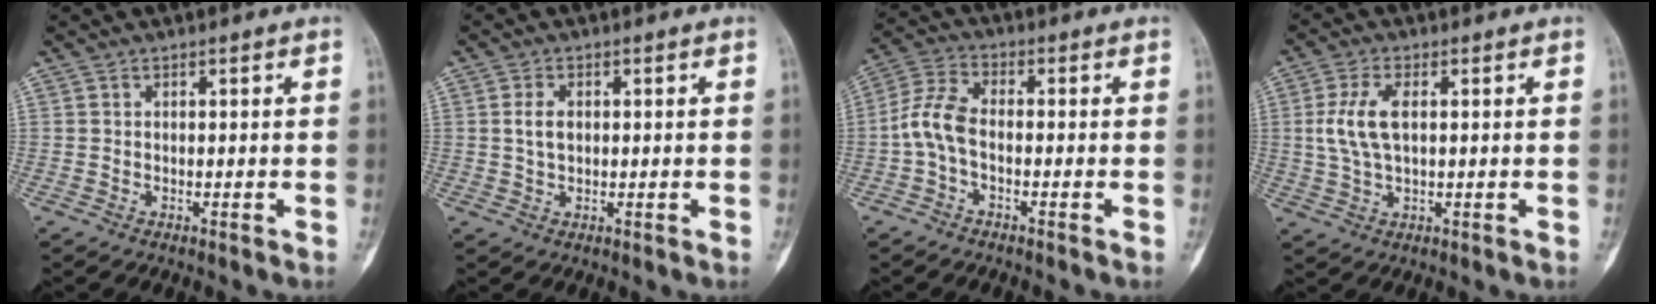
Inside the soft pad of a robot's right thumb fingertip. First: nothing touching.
{"total": 3.1, "force": [0.4, 2.0, 2.3], "torque": [-0.041, 0.002, 0.008]}
{"total": 6.6, "force": [-1.5, 3.4, 5.5], "torque": [-0.120, 0.021, -0.041]}
{"total": 7.3, "force": [1.1, 3.5, 6.3], "torque": [-0.142, 0.003, 0.021]}